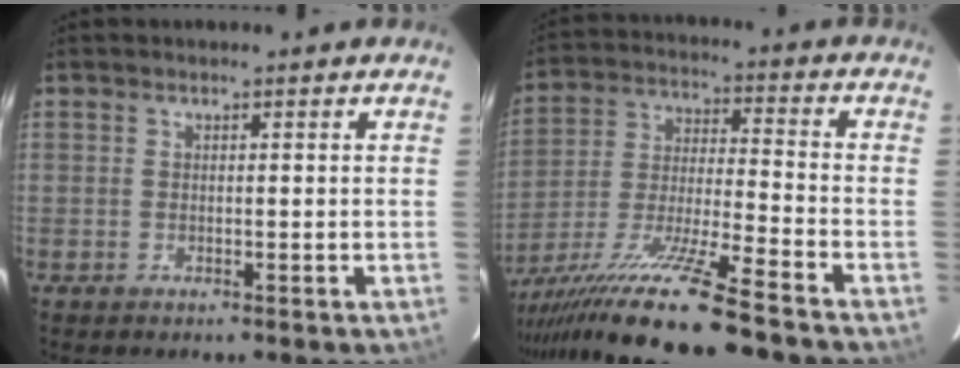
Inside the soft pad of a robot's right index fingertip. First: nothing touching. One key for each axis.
{"total": 16.9, "fx": -13.5, "fy": -0.7, "fz": 10.1, "tx": -0.210, "ty": -0.028, "tz": -0.245}